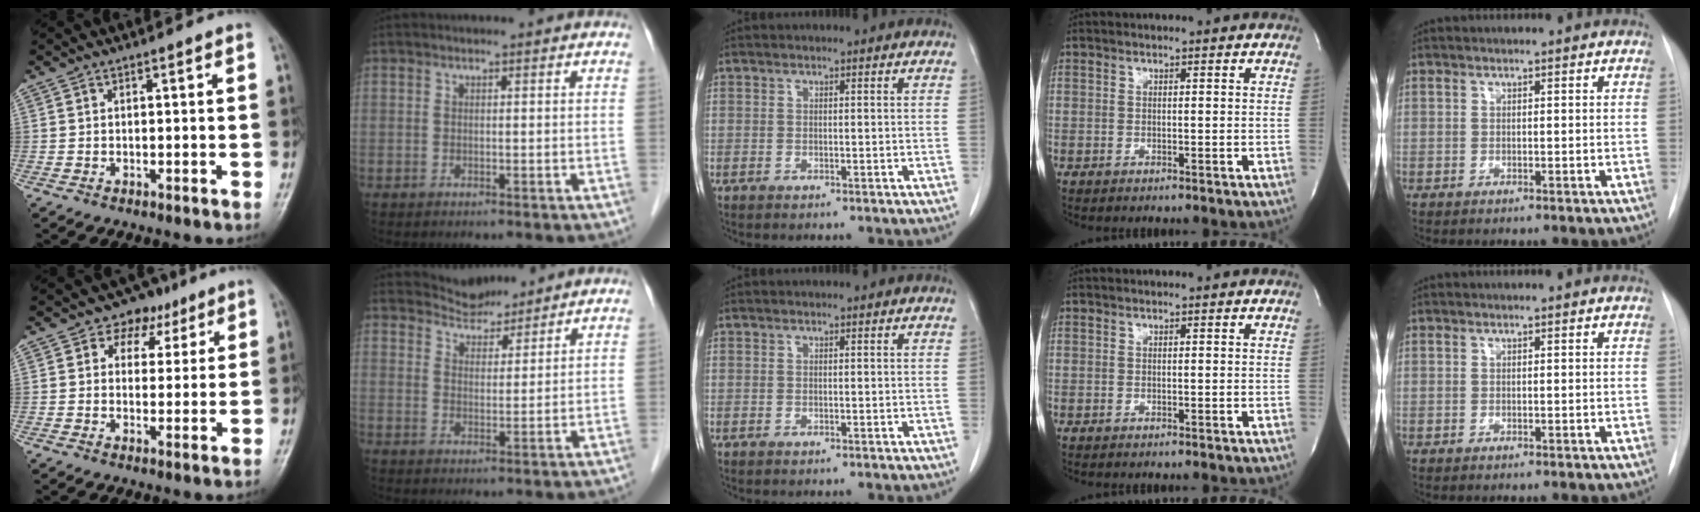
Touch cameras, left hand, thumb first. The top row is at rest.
{"thumb": {"total": 5.9, "force": [3.2, 4.7, 1.6], "torque": [0.013, -0.005, 0.043]}, "index": {"total": 4.9, "force": [4.8, 1.2, -0.1], "torque": [0.000, 0.014, 0.084]}}